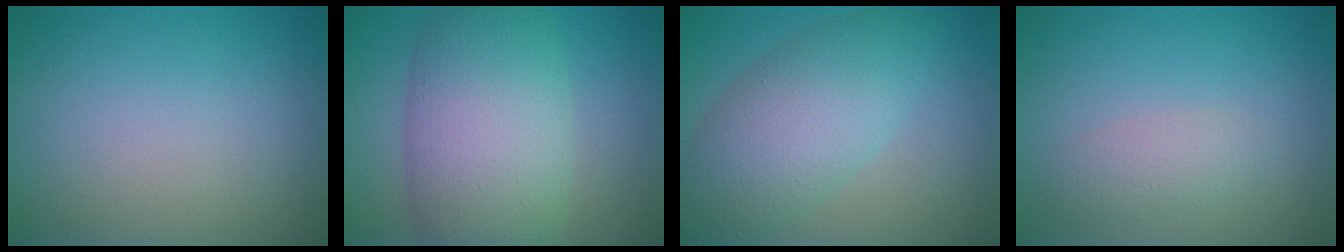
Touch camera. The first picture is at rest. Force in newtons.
{"total": 9.6, "press": 9.6, "slide": 0.4}
{"total": 6.8, "press": 6.8, "slide": 0.5}
{"total": 2.0, "press": 2.0, "slide": 0.0}